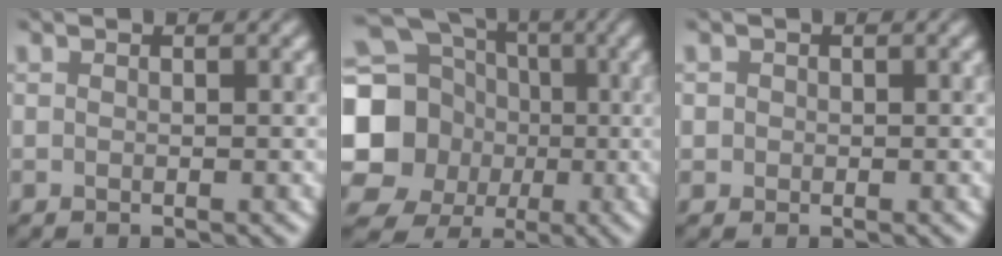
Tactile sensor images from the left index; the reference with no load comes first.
{"total": 18.5, "force": [-0.9, 17.3, 6.5], "torque": [-0.171, -0.004, -0.055]}
{"total": 0.9, "force": [0.3, 0.9, 0.0], "torque": [0.009, -0.001, -0.003]}